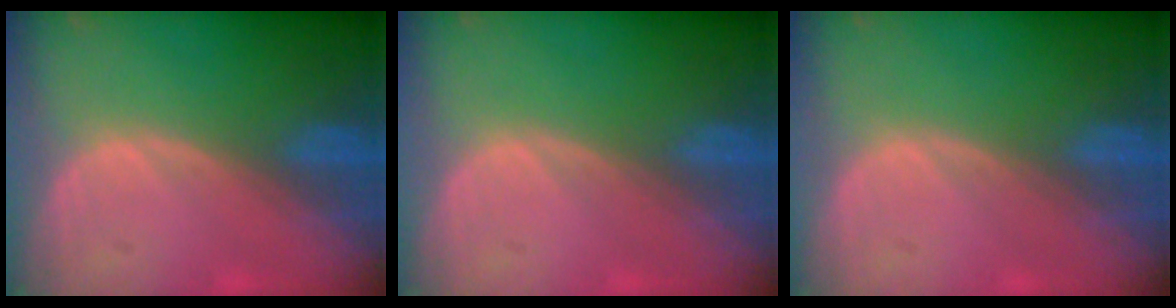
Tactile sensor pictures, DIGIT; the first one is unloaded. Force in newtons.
{"total": 0.0}
{"total": 0.0}